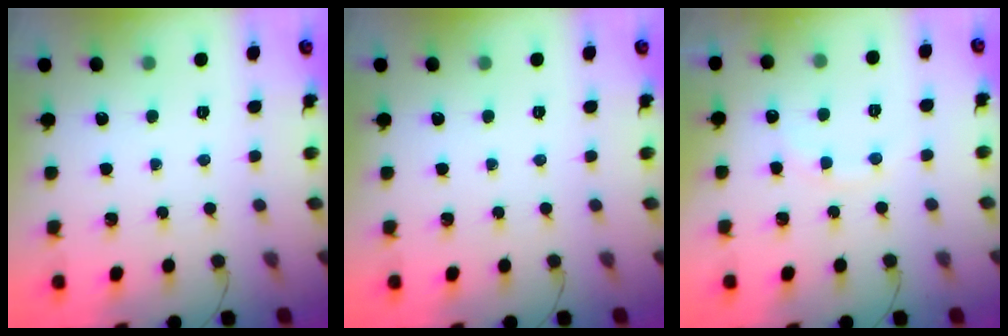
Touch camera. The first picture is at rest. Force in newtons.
{"total": 0.0}
{"total": 6.7, "press": 6.5, "slide": 1.6}